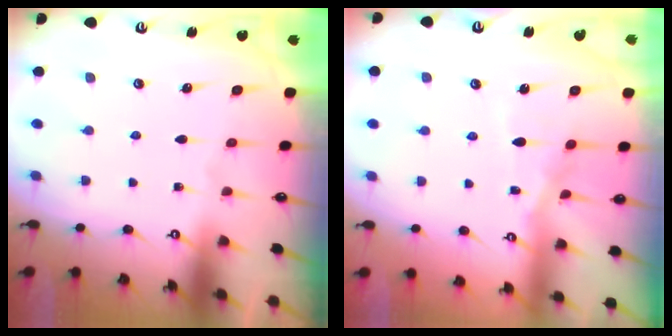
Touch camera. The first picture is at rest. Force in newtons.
{"total": 7.9, "press": 7.9, "slide": 0.5}